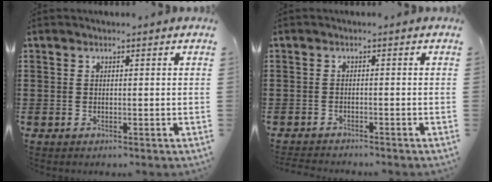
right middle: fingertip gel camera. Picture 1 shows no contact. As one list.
[{"total": 1.5, "force": [-1.5, 0.0, 0.1], "torque": [-0.006, 0.000, -0.032]}]